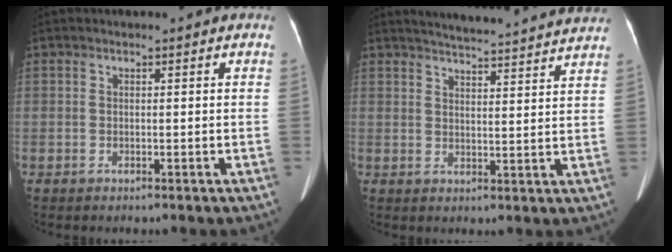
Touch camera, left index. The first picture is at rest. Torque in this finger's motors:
{"motor_torque": [0.13, -0.19, -0.01, 0.01]}